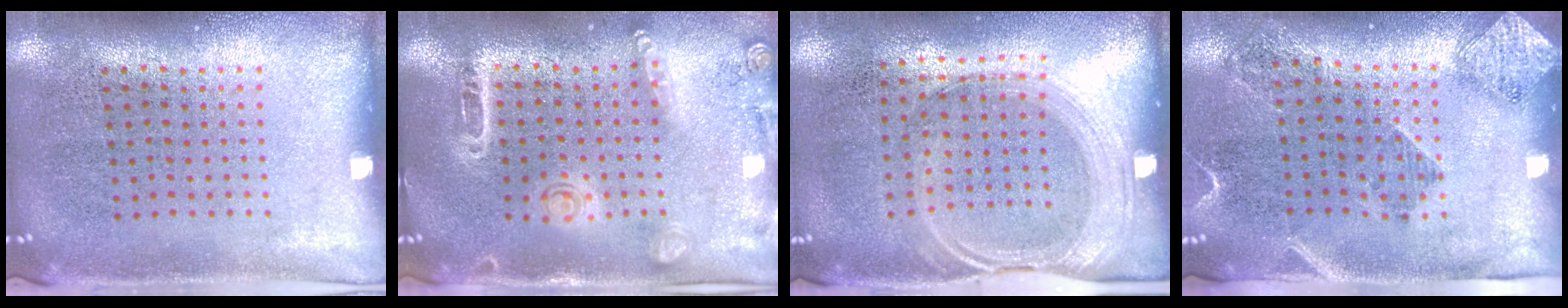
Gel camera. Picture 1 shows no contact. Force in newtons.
{"total": 1.6, "press": 1.4, "slide": 0.7}
{"total": 1.5, "press": 1.3, "slide": 0.8}
{"total": 1.8, "press": 1.5, "slide": 1.1}